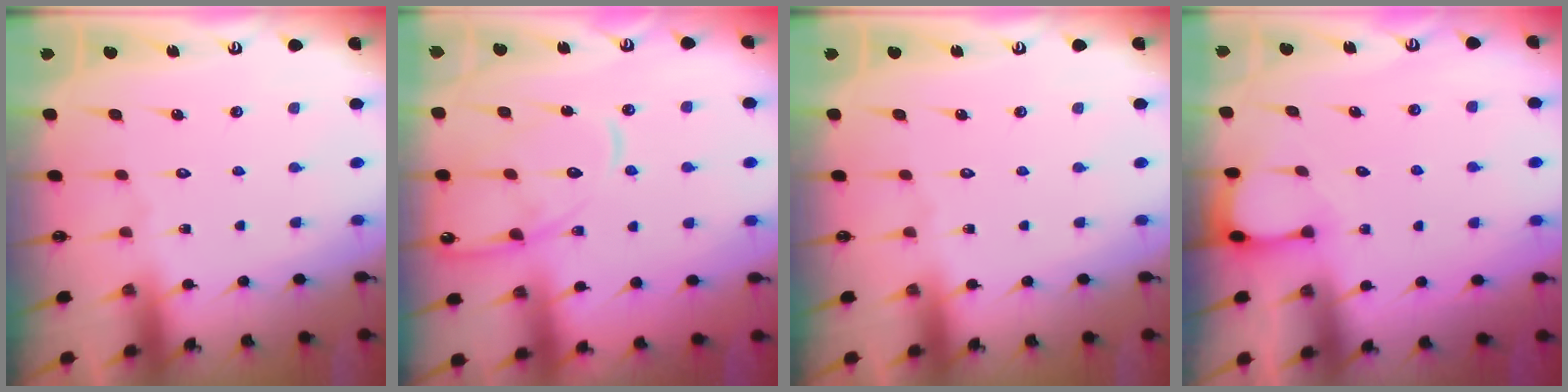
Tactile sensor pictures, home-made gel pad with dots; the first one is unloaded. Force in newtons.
{"total": 14.0, "press": 14.0, "slide": 1.3}
{"total": 0.0}
{"total": 1.8, "press": 1.8, "slide": 0.1}